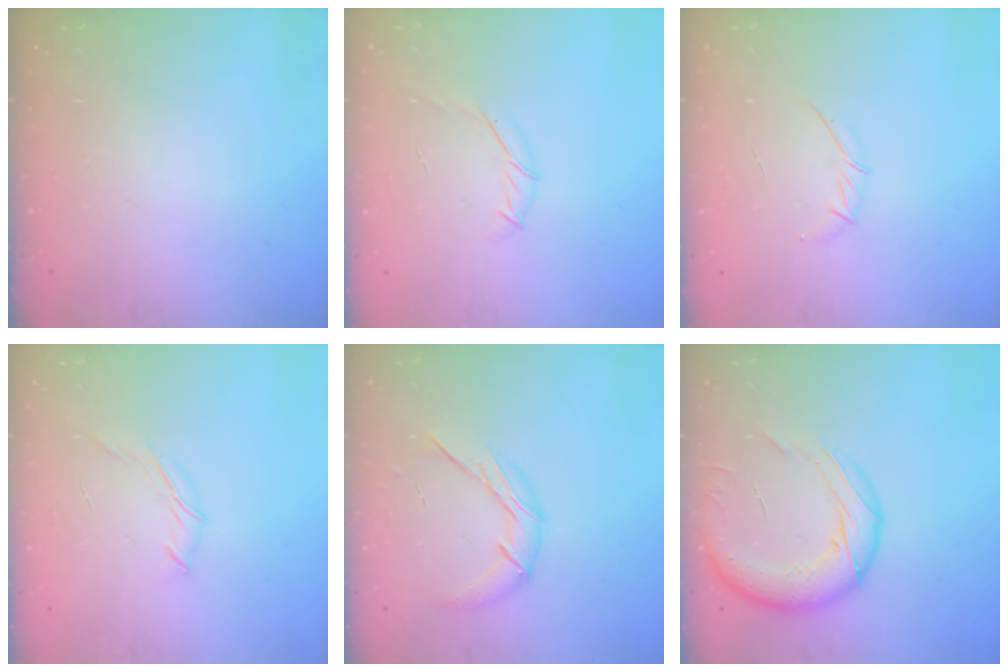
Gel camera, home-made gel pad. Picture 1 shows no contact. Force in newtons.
{"total": 6.4, "press": 6.2, "slide": 1.5}
{"total": 3.9, "press": 3.8, "slide": 0.8}
{"total": 4.7, "press": 4.6, "slide": 0.9}
{"total": 9.1, "press": 9.1, "slide": 0.6}
{"total": 17.5, "press": 17.1, "slide": 3.9}